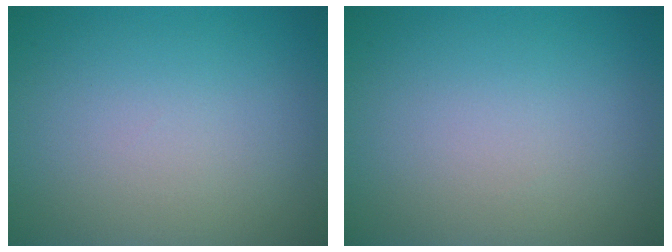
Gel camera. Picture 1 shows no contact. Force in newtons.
{"total": 0.0}